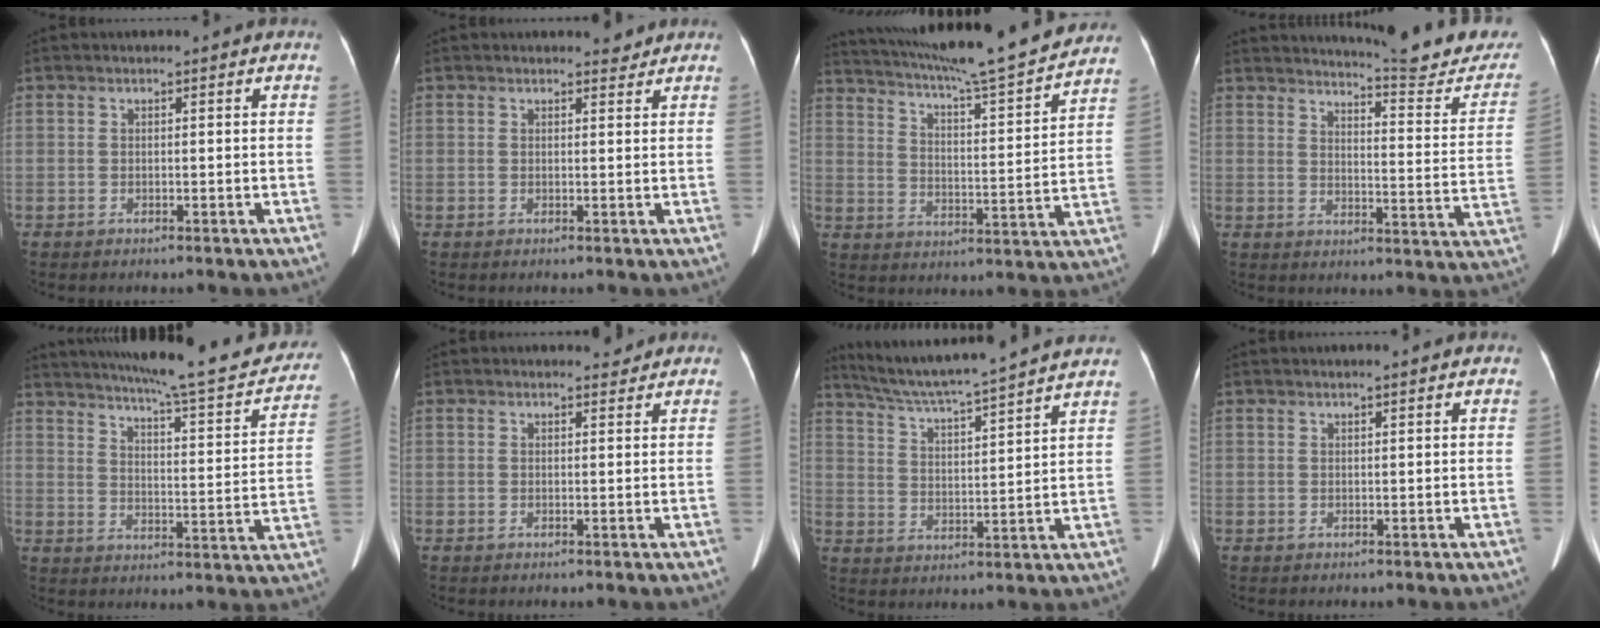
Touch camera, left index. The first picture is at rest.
{"total": 1.3, "force": [1.3, 0.4, 0.0], "torque": [-0.005, -0.008, 0.016]}
{"total": 23.2, "force": [20.6, 1.0, 10.8], "torque": [-0.183, -0.013, 0.291]}
{"total": 17.1, "force": [16.2, 1.1, 5.1], "torque": [-0.064, -0.086, 0.185]}
{"total": 25.4, "force": [22.1, 3.0, 12.1], "torque": [-0.175, -0.033, 0.276]}
{"total": 1.0, "force": [1.0, 0.2, -0.1], "torque": [-0.006, -0.009, 0.014]}
{"total": 16.9, "force": [15.1, -1.3, 7.5], "torque": [-0.137, 0.002, 0.223]}
{"total": 0.7, "force": [0.5, -0.1, 0.4], "torque": [-0.011, 0.002, 0.013]}